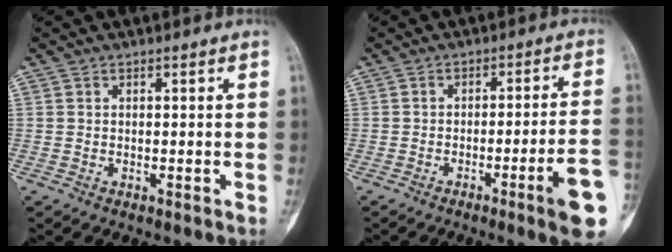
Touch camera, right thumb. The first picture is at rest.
{"total": 10.7, "force": [-4.5, 0.3, 9.7], "torque": [-0.130, 0.015, -0.061]}